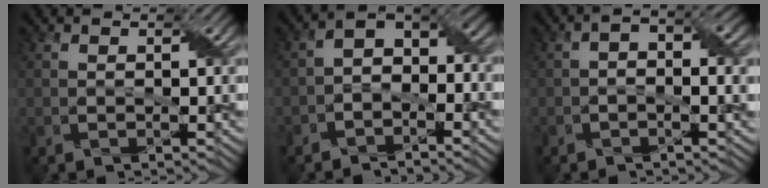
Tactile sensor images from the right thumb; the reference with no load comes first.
{"total": 5.3, "force": [-2.1, 3.4, 3.5], "torque": [-0.051, 0.004, -0.051]}
{"total": 4.2, "force": [0.0, 1.9, 3.7], "torque": [-0.067, 0.003, -0.004]}